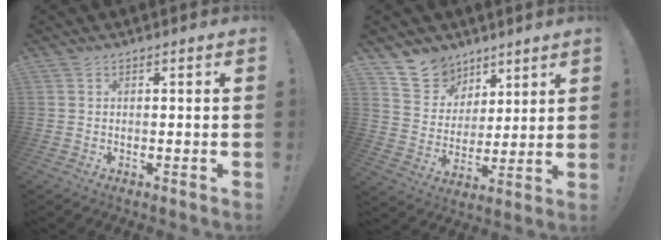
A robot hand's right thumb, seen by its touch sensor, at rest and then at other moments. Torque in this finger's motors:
{"motor_torque": [-0.54, 0.58, 0.20, 0.12, 0.00]}